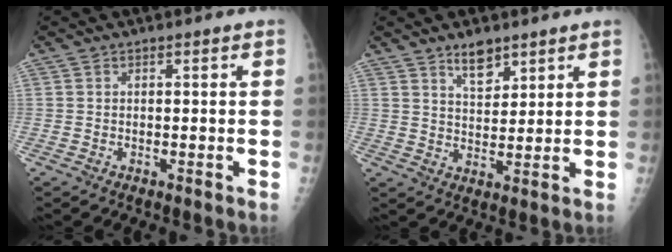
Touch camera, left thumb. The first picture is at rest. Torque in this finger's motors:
{"motor_torque": [0.22, -0.15, 0.16, 0.02, 0.10]}